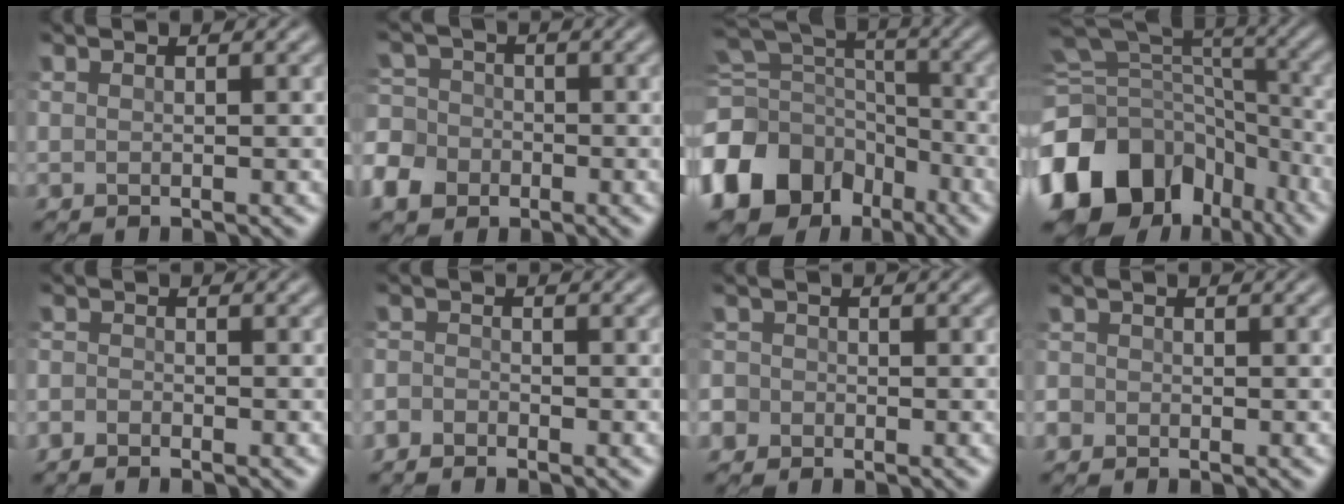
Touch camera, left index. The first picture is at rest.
{"total": 7.5, "force": [-4.5, 5.6, 2.1], "torque": [-0.053, -0.024, -0.097]}
{"total": 14.3, "force": [-7.6, 10.6, 5.7], "torque": [-0.157, -0.020, -0.128]}
{"total": 17.4, "force": [-9.3, 12.8, 7.2], "torque": [-0.177, -0.009, -0.134]}
{"total": 1.1, "force": [-1.0, 0.5, 0.0], "torque": [0.004, -0.002, -0.025]}
{"total": 1.5, "force": [-1.3, 0.8, 0.0], "torque": [0.013, -0.001, -0.033]}
{"total": 4.0, "force": [-2.0, 3.4, 0.6], "torque": [-0.003, -0.004, -0.058]}
{"total": 2.2, "force": [-1.1, 1.8, 0.2], "torque": [0.002, -0.005, -0.022]}